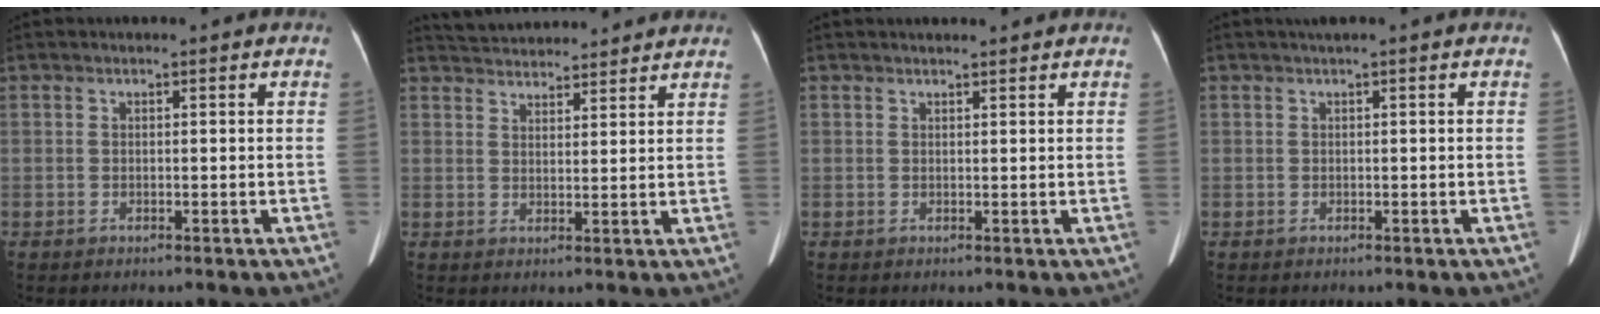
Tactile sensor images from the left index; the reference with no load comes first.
{"total": 13.0, "force": [12.3, 2.6, 3.2], "torque": [-0.049, 0.038, 0.181]}
{"total": 3.8, "force": [3.5, 0.5, 1.3], "torque": [-0.014, 0.021, 0.045]}
{"total": 1.1, "force": [0.7, -0.1, 0.8], "torque": [-0.015, 0.010, 0.013]}